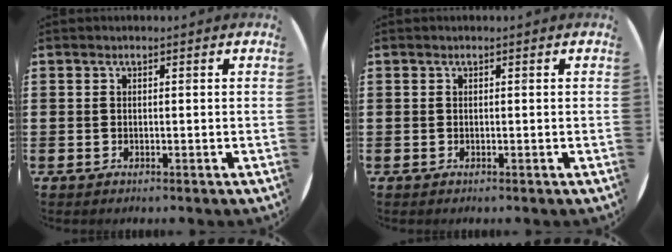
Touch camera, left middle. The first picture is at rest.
{"total": 0.0}